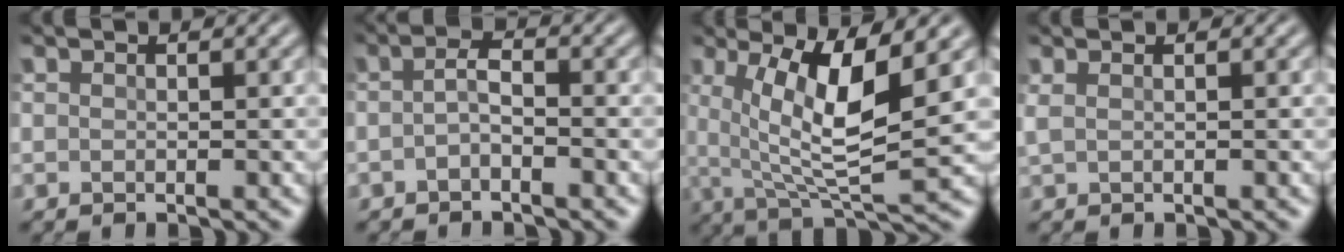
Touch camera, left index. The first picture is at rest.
{"total": 1.8, "force": [-0.9, 0.6, 1.5], "torque": [-0.033, 0.004, -0.024]}
{"total": 8.3, "force": [1.8, 2.2, 7.8], "torque": [-0.141, -0.010, 0.032]}
{"total": 1.1, "force": [0.6, 0.4, 0.8], "torque": [-0.019, 0.001, 0.010]}